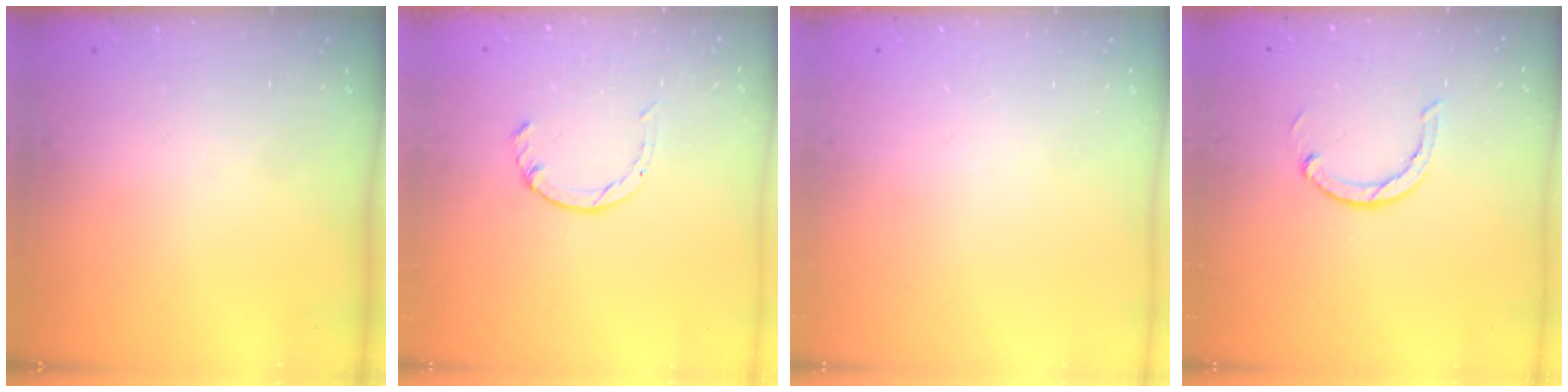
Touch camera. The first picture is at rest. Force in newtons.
{"total": 1.7, "press": 1.7, "slide": 0.2}
{"total": 0.0}
{"total": 3.0, "press": 3.0, "slide": 0.1}